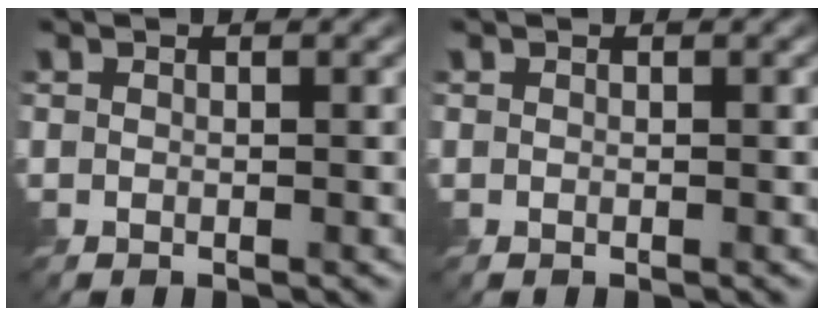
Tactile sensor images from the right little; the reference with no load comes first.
{"total": 0.0}